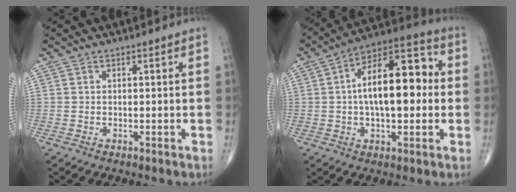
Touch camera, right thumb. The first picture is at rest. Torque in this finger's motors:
{"motor_torque": [0.17, 0.65, 1.15, 0.25, 0.14]}